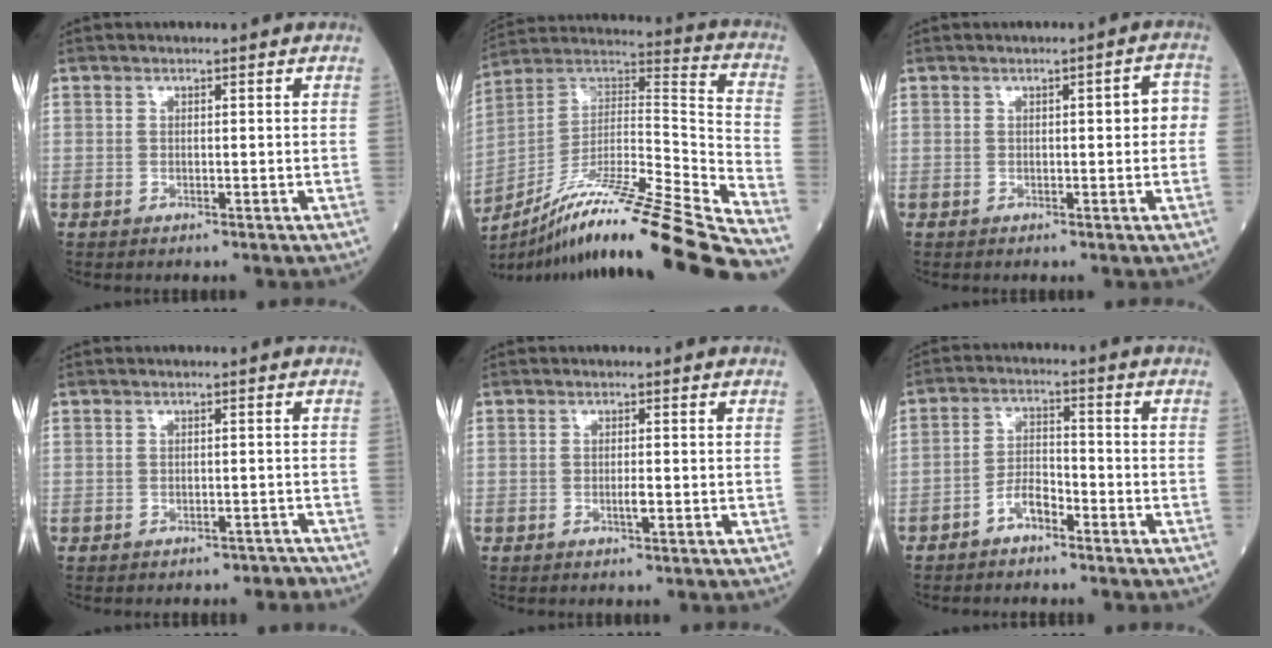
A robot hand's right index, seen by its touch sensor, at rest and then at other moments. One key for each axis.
{"total": 28.3, "fx": -22.6, "fy": -1.3, "fz": 17.0, "tx": -0.242, "ty": -0.023, "tz": -0.377}
{"total": 3.3, "fx": 0.1, "fy": 1.0, "fz": 3.1, "tx": -0.032, "ty": 0.012, "tz": -0.002}
{"total": 3.3, "fx": -3.0, "fy": 1.4, "fz": 0.1, "tx": 0.001, "ty": 0.002, "tz": -0.035}
{"total": 1.1, "fx": -0.4, "fy": 0.1, "fz": 1.0, "tx": -0.020, "ty": -0.001, "tz": -0.008}
{"total": 4.1, "fx": -2.8, "fy": 1.6, "fz": 2.5, "tx": -0.050, "ty": 0.011, "tz": -0.055}